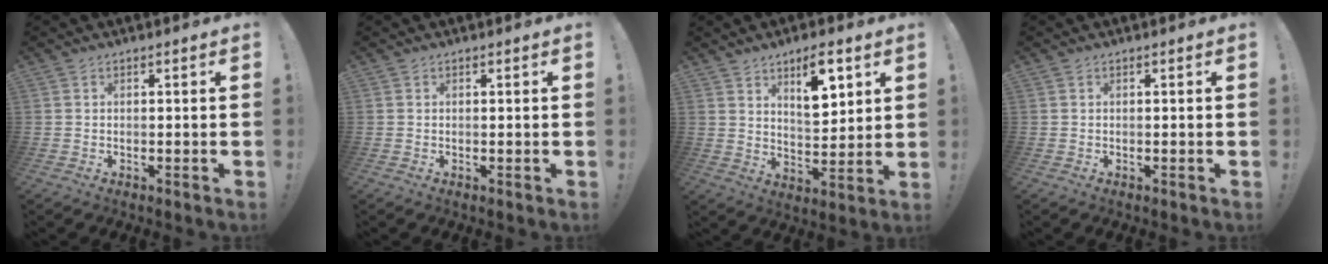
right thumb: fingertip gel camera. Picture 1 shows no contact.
{"total": 0.0}
{"total": 11.4, "force": [6.4, 5.4, 7.7], "torque": [-0.091, -0.032, 0.110]}
{"total": 0.0}